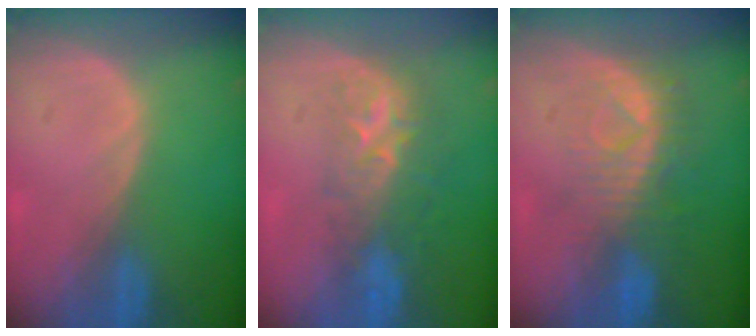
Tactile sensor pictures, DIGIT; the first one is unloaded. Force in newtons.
{"total": 8.5, "press": 7.3, "slide": 4.2}
{"total": 8.1, "press": 7.2, "slide": 3.7}